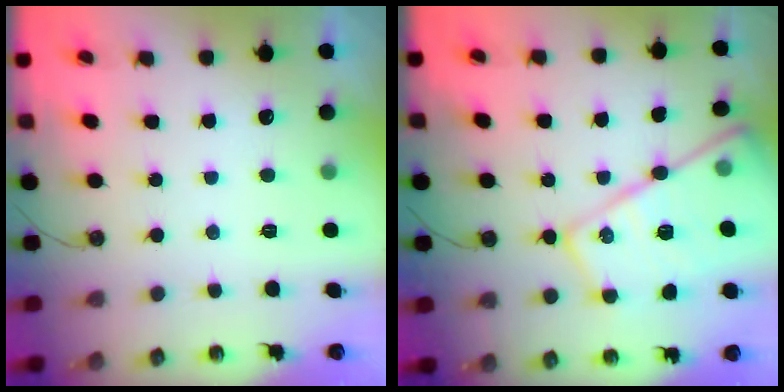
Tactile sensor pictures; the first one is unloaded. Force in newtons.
{"total": 21.7, "press": 21.7, "slide": 1.2}